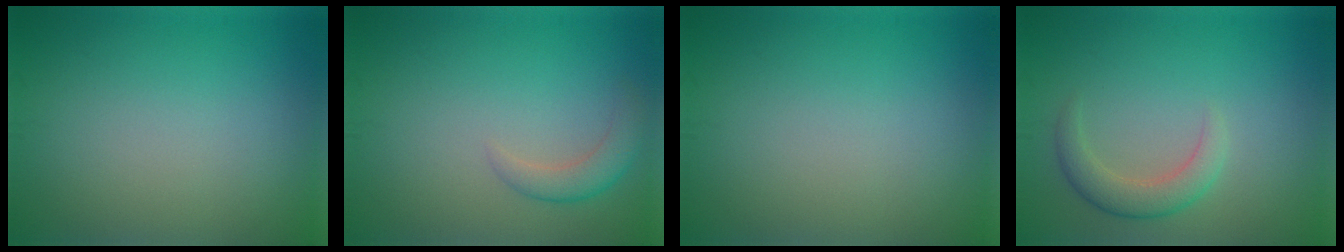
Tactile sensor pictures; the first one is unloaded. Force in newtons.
{"total": 2.2, "press": 2.2, "slide": 0.1}
{"total": 0.0}
{"total": 2.8, "press": 2.8, "slide": 0.2}